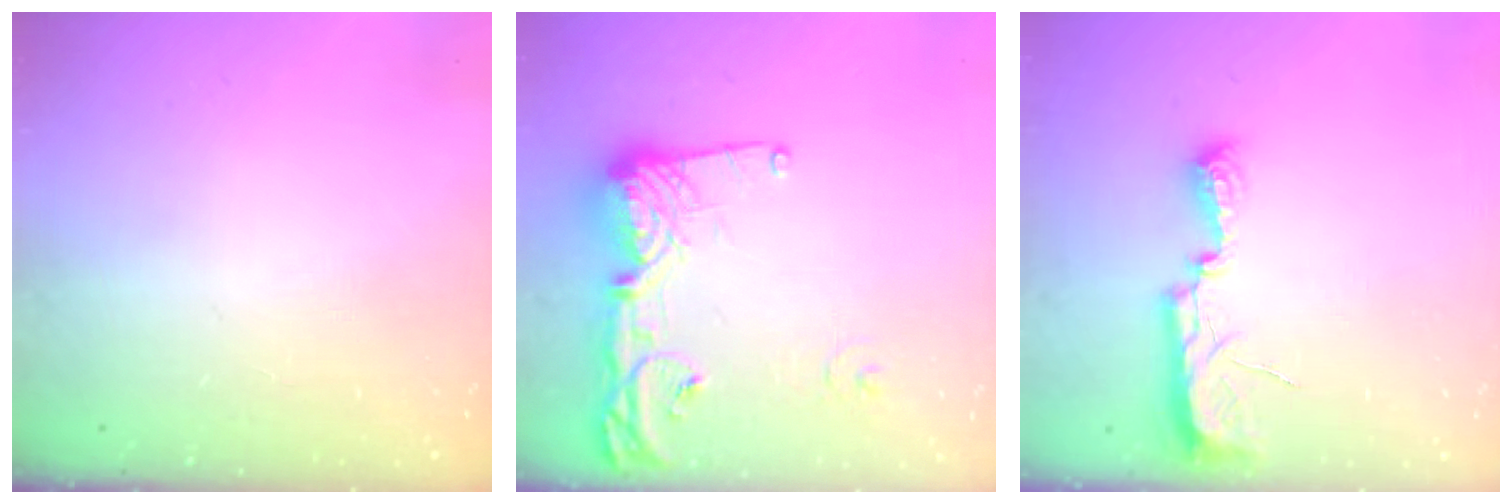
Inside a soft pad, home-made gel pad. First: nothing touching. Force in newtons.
{"total": 14.9, "press": 14.8, "slide": 1.2}
{"total": 8.1, "press": 8.0, "slide": 0.8}